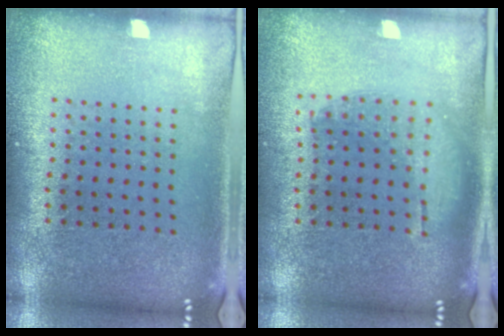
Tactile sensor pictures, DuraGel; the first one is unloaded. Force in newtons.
{"total": 1.2, "press": 1.1, "slide": 0.5}